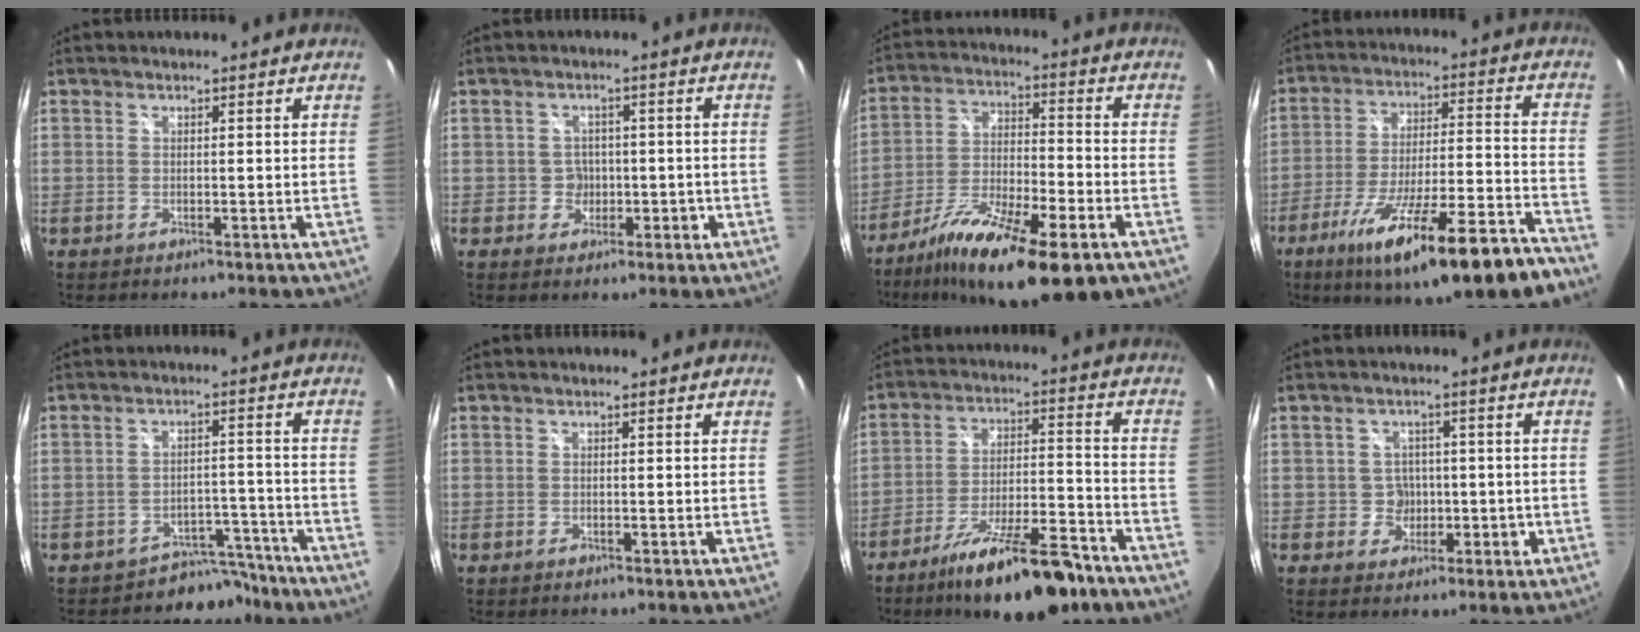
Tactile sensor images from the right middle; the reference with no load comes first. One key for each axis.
{"total": 3.4, "fx": -0.8, "fy": 3.3, "fz": 0.3, "tx": -0.006, "ty": 0.010, "tz": -0.009}
{"total": 19.2, "fx": -11.9, "fy": 4.9, "fz": 14.3, "tx": -0.259, "ty": -0.031, "tz": -0.205}
{"total": 22.6, "fx": -15.9, "fy": 3.0, "fz": 15.8, "tx": -0.268, "ty": -0.052, "tz": -0.239}
{"total": 6.8, "fx": -5.9, "fy": 3.4, "fz": -0.3, "tx": 0.010, "ty": 0.028, "tz": -0.083}
{"total": 0.0}
{"total": 18.2, "fx": -13.6, "fy": 4.4, "fz": 11.3, "tx": -0.196, "ty": -0.020, "tz": -0.209}
{"total": 4.1, "fx": -0.6, "fy": 4.0, "fz": 0.6, "tx": -0.013, "ty": 0.012, "tz": -0.001}